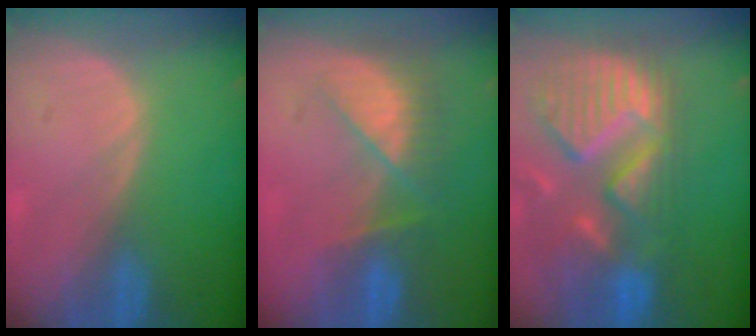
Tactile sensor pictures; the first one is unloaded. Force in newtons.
{"total": 7.9, "press": 6.9, "slide": 3.9}
{"total": 13.9, "press": 11.8, "slide": 7.3}